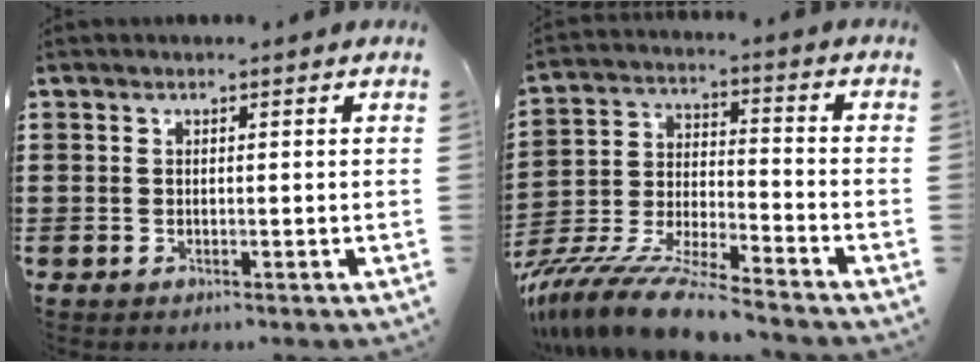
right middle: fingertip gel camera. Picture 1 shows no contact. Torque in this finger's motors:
{"motor_torque": [1.82, -0.32, 1.00, 0.21]}